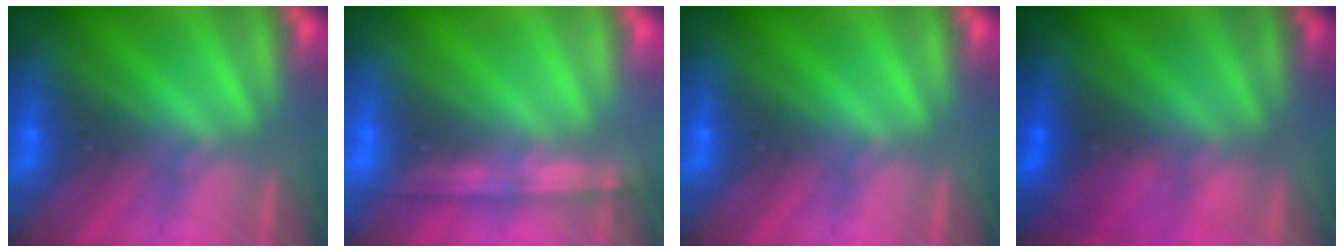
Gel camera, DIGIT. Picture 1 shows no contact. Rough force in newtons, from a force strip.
{"total": 1.1}
{"total": 0.0}
{"total": 2.9}